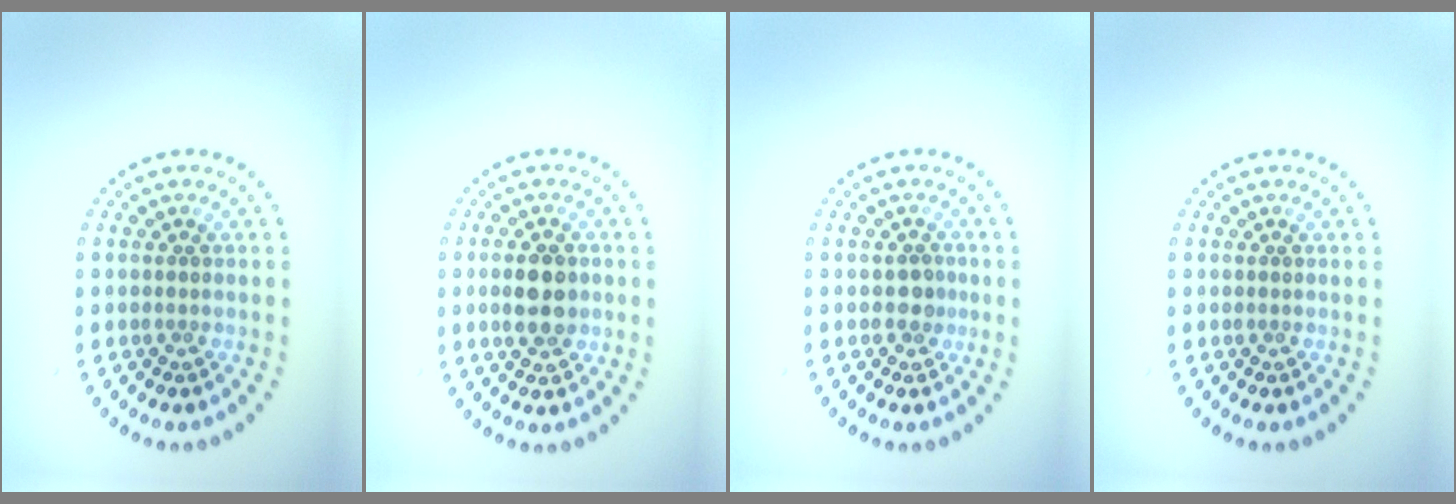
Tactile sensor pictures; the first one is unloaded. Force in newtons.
{"total": 3.7, "press": 3.7, "slide": 0.1}
{"total": 1.3, "press": 1.2, "slide": 0.5}
{"total": 0.0}